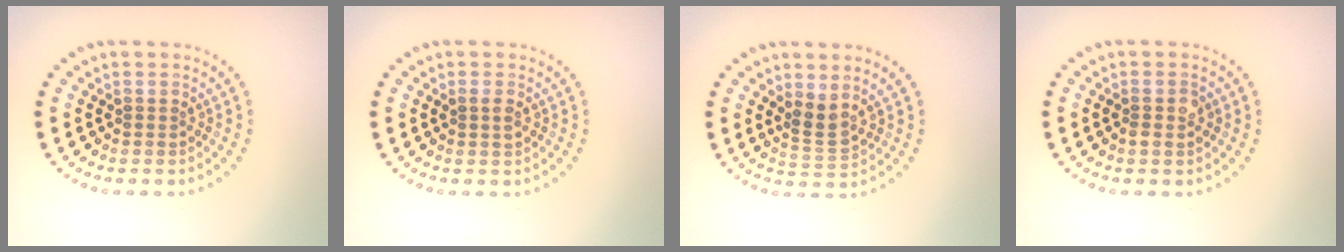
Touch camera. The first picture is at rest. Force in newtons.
{"total": 0.9, "press": 0.9, "slide": 0.3}
{"total": 2.3, "press": 1.8, "slide": 1.5}
{"total": 1.5, "press": 1.5, "slide": 0.2}